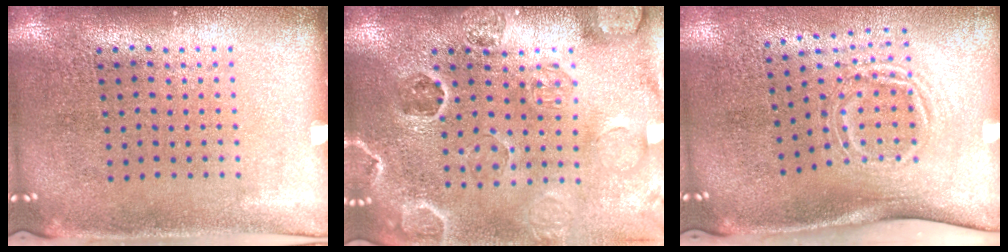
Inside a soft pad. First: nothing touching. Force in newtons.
{"total": 2.7, "press": 2.7, "slide": 0.6}
{"total": 1.8, "press": 1.1, "slide": 1.4}